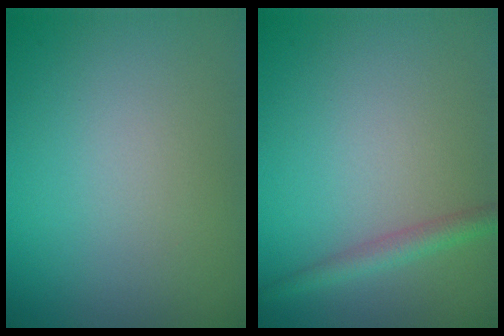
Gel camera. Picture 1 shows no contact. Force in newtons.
{"total": 2.1, "press": 2.1, "slide": 0.1}